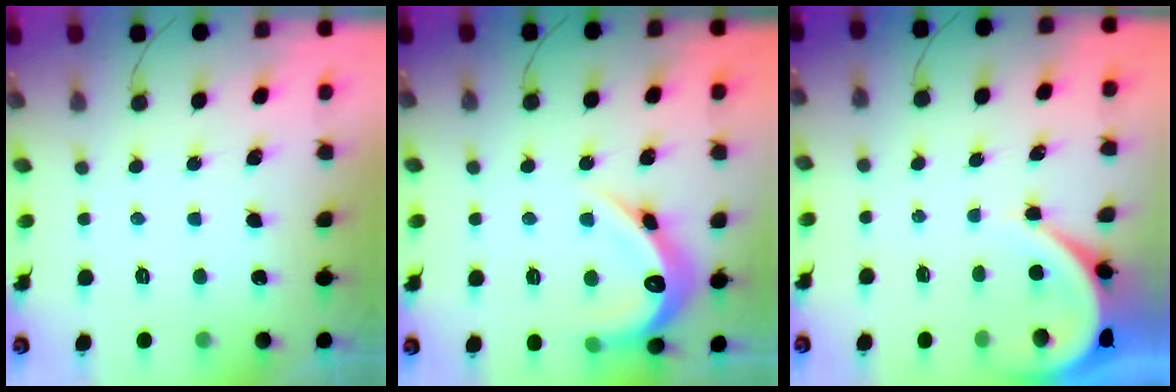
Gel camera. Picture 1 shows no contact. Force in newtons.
{"total": 14.4, "press": 14.4, "slide": 0.5}
{"total": 3.7, "press": 3.7, "slide": 0.4}